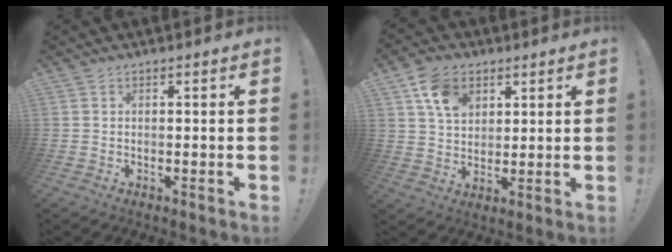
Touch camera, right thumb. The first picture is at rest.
{"total": 10.3, "force": [5.2, 7.4, 5.1], "torque": [-0.081, -0.015, 0.101]}